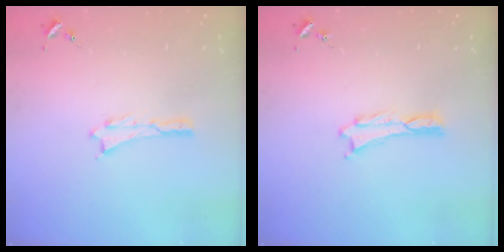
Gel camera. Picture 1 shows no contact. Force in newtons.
{"total": 0.0}